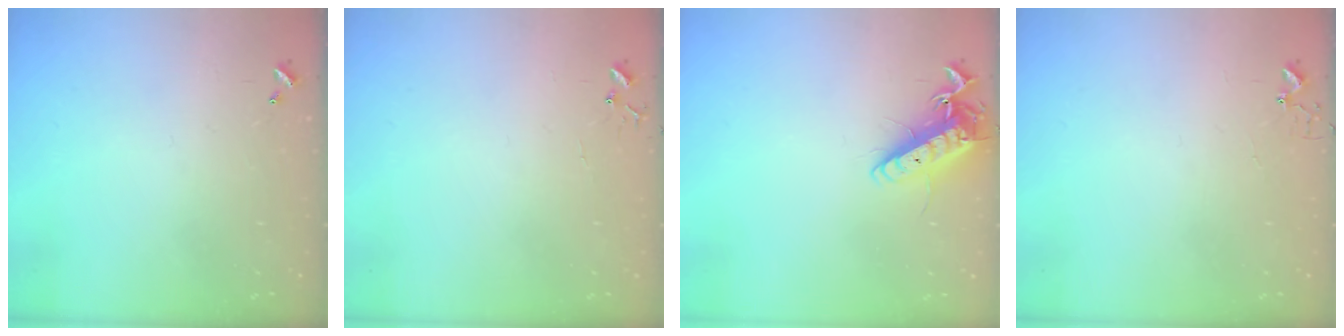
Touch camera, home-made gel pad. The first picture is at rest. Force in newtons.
{"total": 5.6, "press": 5.6, "slide": 0.4}
{"total": 13.9, "press": 13.9, "slide": 1.3}
{"total": 2.7, "press": 2.7, "slide": 0.2}